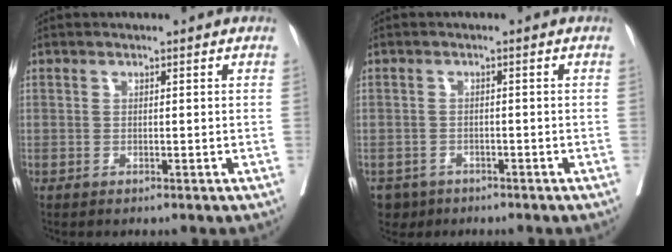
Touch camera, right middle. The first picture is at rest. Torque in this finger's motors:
{"motor_torque": [-0.04, -0.09, 0.00, 0.00]}